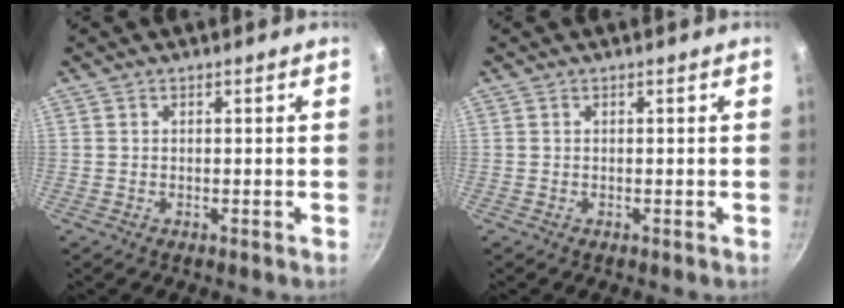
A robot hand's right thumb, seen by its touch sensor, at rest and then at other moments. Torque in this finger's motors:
{"motor_torque": [-0.01, 0.01, 0.00, 0.00, 0.00]}